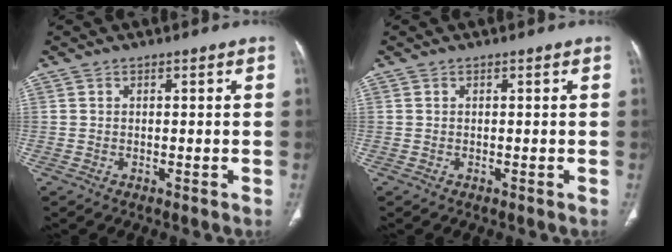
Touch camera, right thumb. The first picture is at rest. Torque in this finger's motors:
{"motor_torque": [0.02, 0.03, -0.31, 0.31, 0.02]}